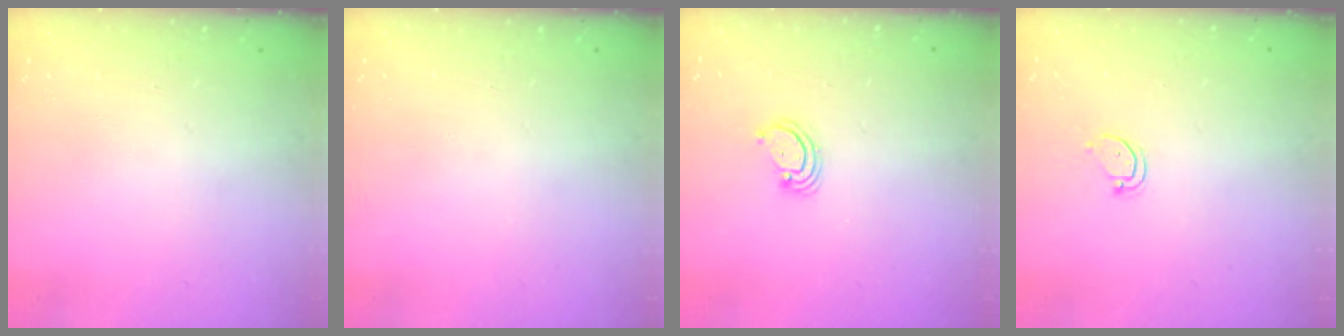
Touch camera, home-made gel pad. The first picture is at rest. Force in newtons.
{"total": 0.0}
{"total": 3.0, "press": 3.0, "slide": 0.3}
{"total": 3.5, "press": 3.5, "slide": 0.4}